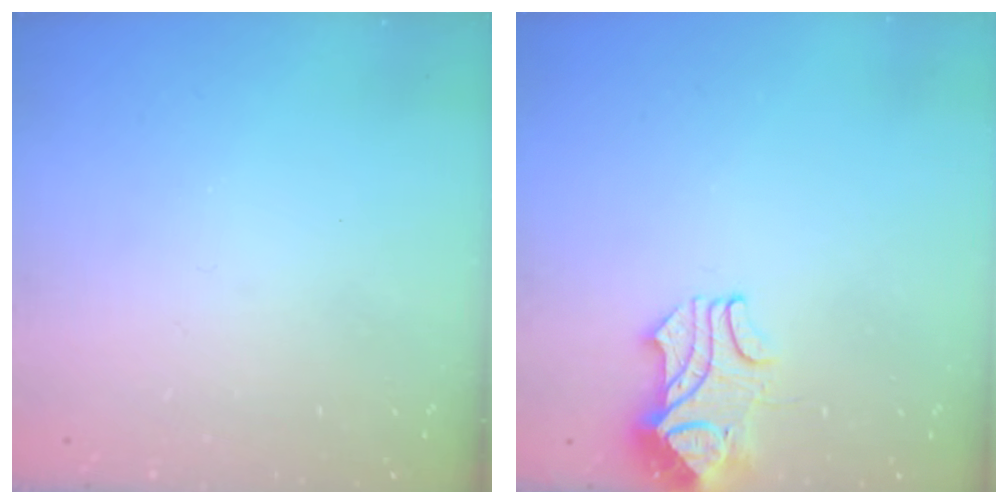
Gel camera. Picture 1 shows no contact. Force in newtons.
{"total": 2.2, "press": 2.0, "slide": 0.8}